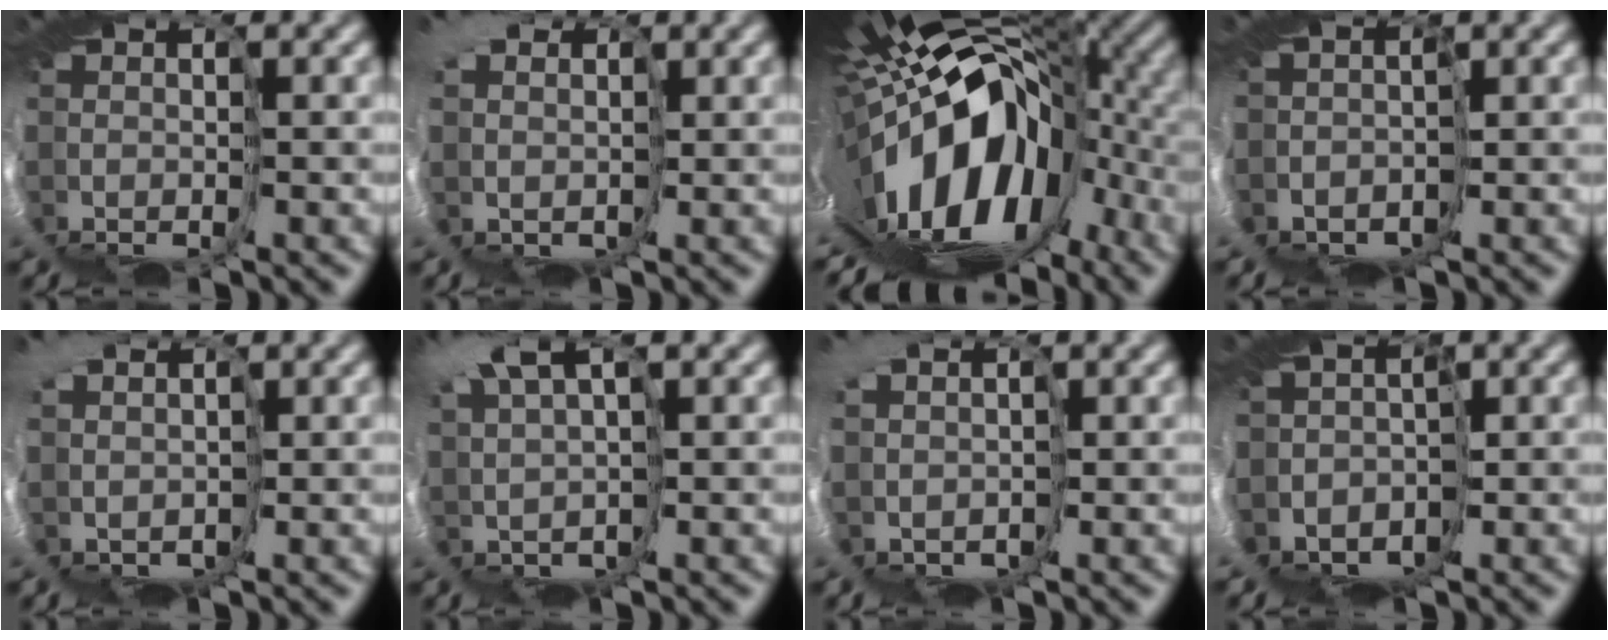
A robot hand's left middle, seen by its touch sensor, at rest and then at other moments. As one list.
[{"total": 5.5, "force": [1.5, 4.6, 2.7], "torque": [-0.054, -0.014, 0.011]}, {"total": 17.7, "force": [-1.6, 9.3, 14.9], "torque": [-0.273, -0.012, -0.045]}, {"total": 6.6, "force": [-2.1, 4.9, 3.9], "torque": [-0.076, 0.000, -0.025]}, {"total": 4.2, "force": [1.2, 3.3, 2.3], "torque": [-0.050, -0.020, 0.012]}, {"total": 4.7, "force": [3.0, 1.4, 3.3], "torque": [-0.091, 0.007, 0.041]}, {"total": 4.4, "force": [0.6, 3.5, 2.7], "torque": [-0.062, -0.021, 0.008]}, {"total": 8.7, "force": [-3.9, 6.3, 4.5], "torque": [-0.080, 0.004, -0.066]}]